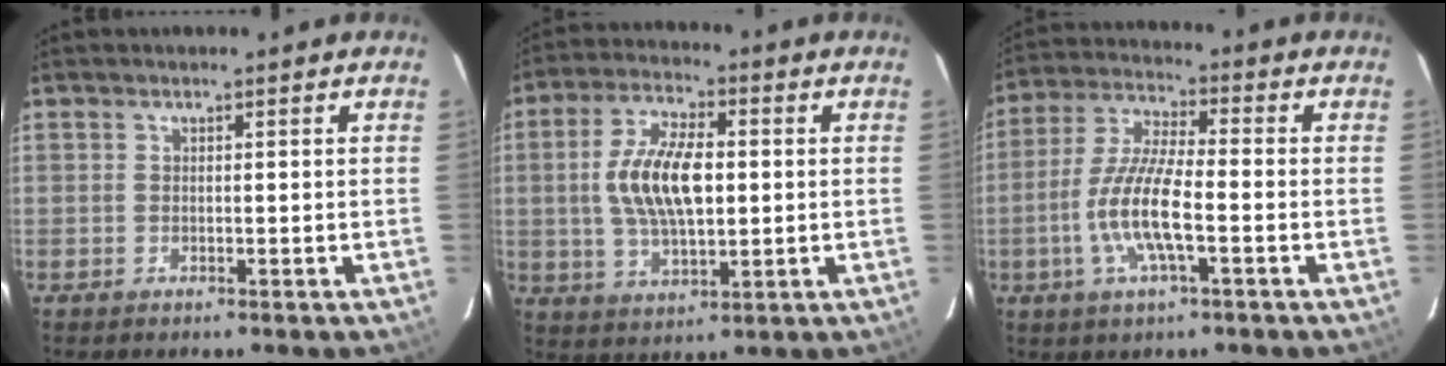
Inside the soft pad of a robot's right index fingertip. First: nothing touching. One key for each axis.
{"total": 12.8, "fx": 0.6, "fy": 5.7, "fz": 11.4, "tx": -0.223, "ty": 0.008, "tz": 0.013}
{"total": 11.5, "fx": -3.4, "fy": 2.6, "fz": 10.7, "tx": -0.225, "ty": -0.004, "tz": -0.067}